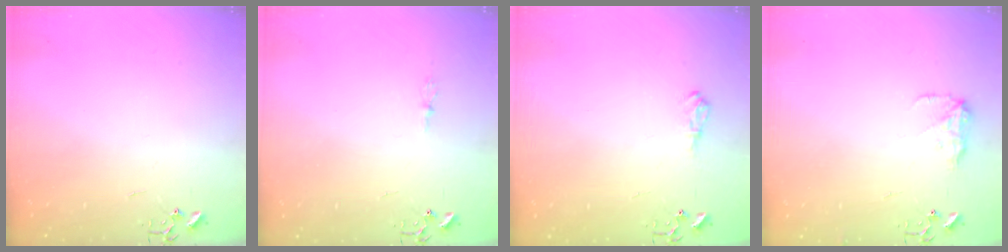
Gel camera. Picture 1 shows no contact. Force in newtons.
{"total": 4.1, "press": 4.1, "slide": 0.5}
{"total": 8.2, "press": 8.2, "slide": 0.9}
{"total": 8.7, "press": 8.6, "slide": 0.5}